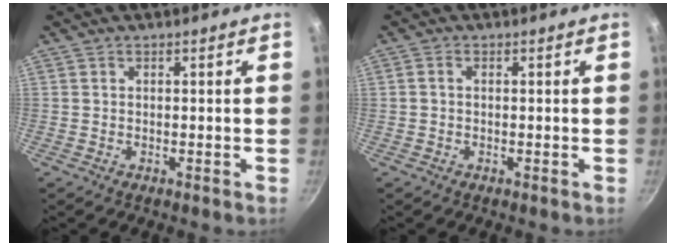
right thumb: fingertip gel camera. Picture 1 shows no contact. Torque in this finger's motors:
{"motor_torque": [0.16, -0.13, -0.19, 0.32, -0.03]}